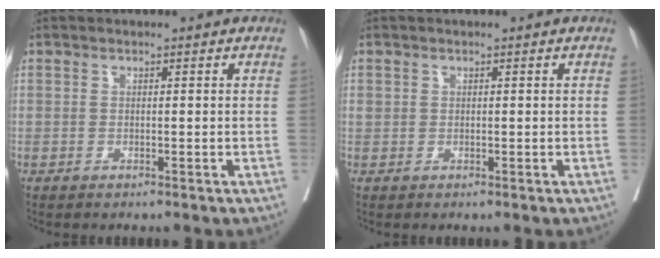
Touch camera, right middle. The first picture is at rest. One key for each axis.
{"total": 0.7, "fx": 0.3, "fy": 0.6, "fz": 0.2, "tx": 0.005, "ty": 0.005, "tz": 0.003}